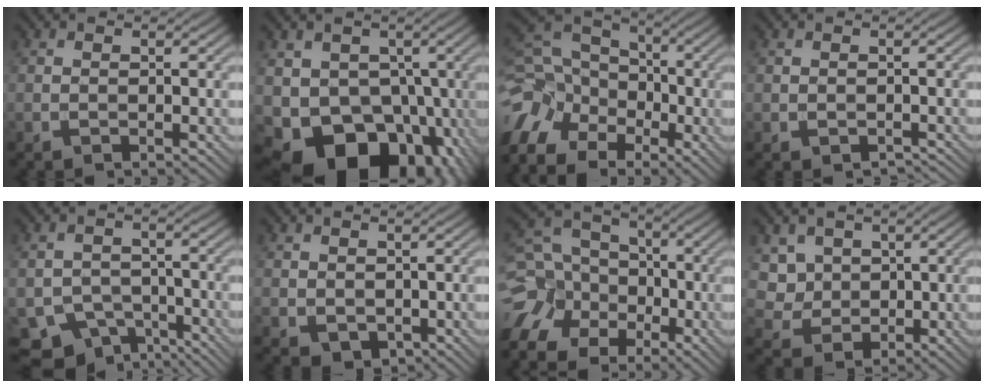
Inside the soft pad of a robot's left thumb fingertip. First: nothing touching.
{"total": 13.0, "force": [-3.6, 10.1, 7.3], "torque": [-0.107, -0.031, -0.057]}
{"total": 13.6, "force": [-6.3, 10.6, 5.7], "torque": [-0.163, -0.023, -0.119]}
{"total": 0.9, "force": [-0.4, 0.7, 0.4], "torque": [-0.010, -0.010, -0.005]}
{"total": 7.9, "force": [-5.6, 5.1, 2.0], "torque": [-0.024, -0.015, -0.085]}
{"total": 2.1, "force": [0.5, 1.7, 1.1], "torque": [-0.032, -0.009, 0.016]}
{"total": 11.7, "force": [-3.7, 10.0, 4.6], "torque": [-0.138, -0.013, -0.091]}
{"total": 5.5, "force": [2.3, 4.4, 2.2], "torque": [-0.086, -0.022, 0.054]}